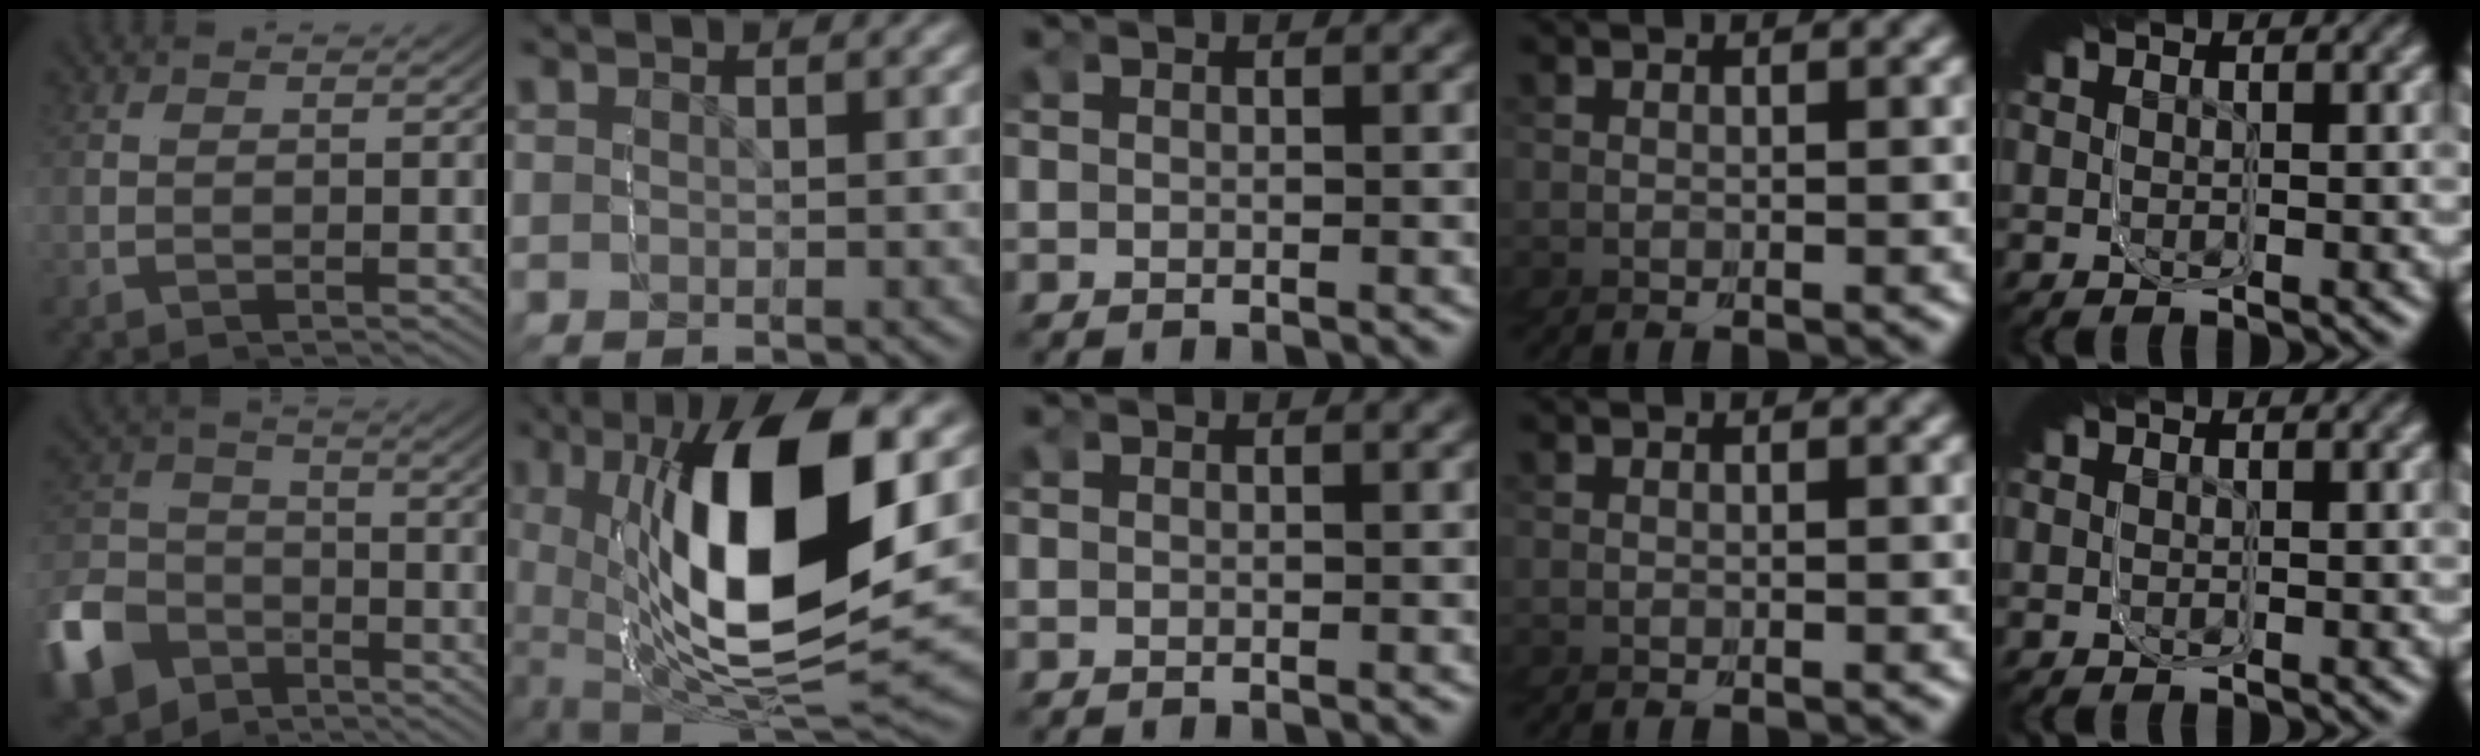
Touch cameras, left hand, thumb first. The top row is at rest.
{"thumb": {"total": 10.2, "force": [-2.9, 7.4, 6.3], "torque": [-0.148, -0.030, -0.049]}, "index": {"total": 13.8, "force": [0.5, 8.5, 10.9], "torque": [-0.232, -0.029, 0.027]}}